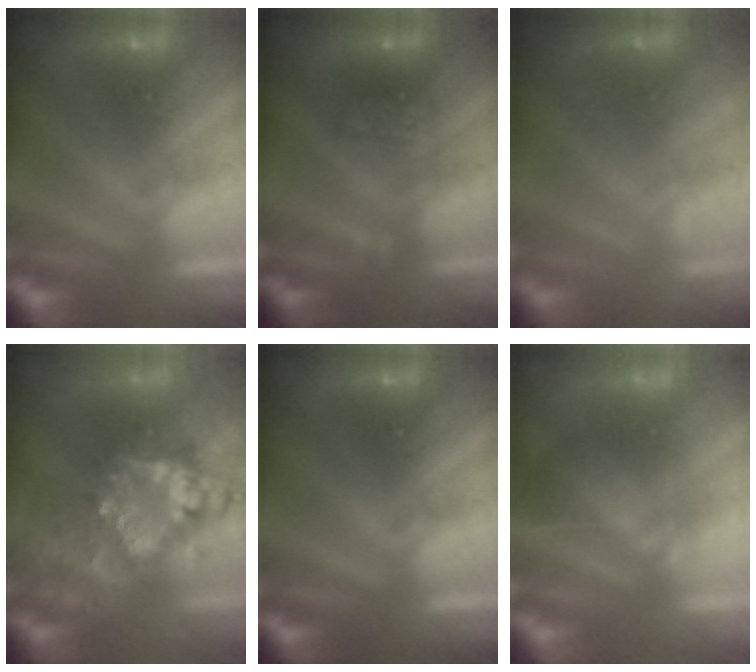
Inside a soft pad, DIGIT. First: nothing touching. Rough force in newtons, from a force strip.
{"total": 2.5}
{"total": 1.6}
{"total": 7.0}
{"total": 0.0}
{"total": 3.8}